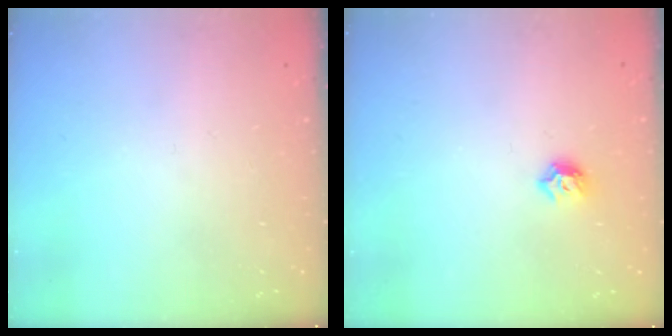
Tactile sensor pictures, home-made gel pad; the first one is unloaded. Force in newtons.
{"total": 5.6, "press": 5.5, "slide": 0.9}